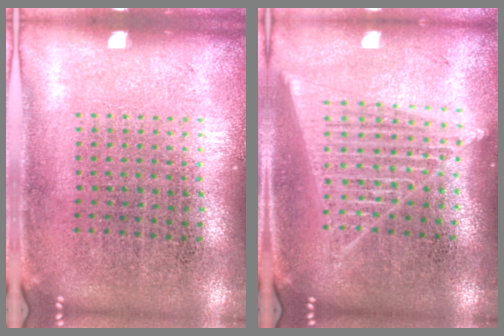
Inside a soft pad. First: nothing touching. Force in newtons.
{"total": 1.9, "press": 1.7, "slide": 0.8}